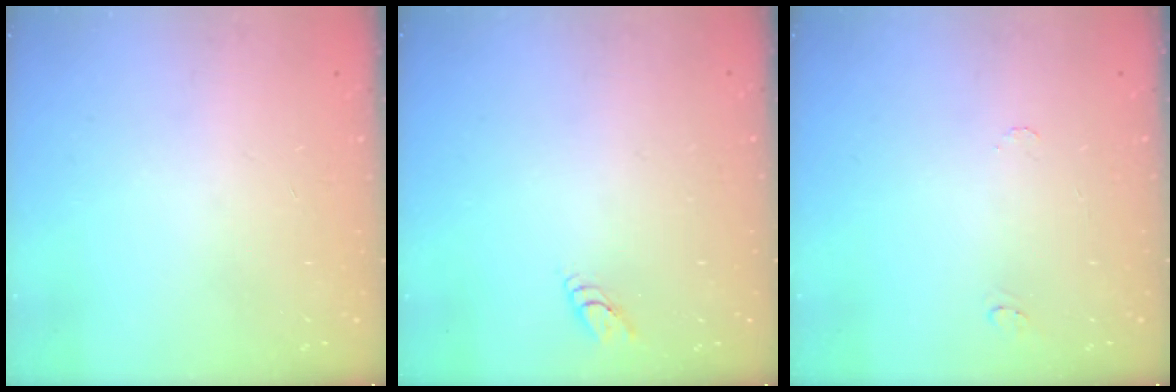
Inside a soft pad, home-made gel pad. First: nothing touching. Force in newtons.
{"total": 2.7, "press": 2.7, "slide": 0.3}
{"total": 4.9, "press": 4.9, "slide": 0.5}